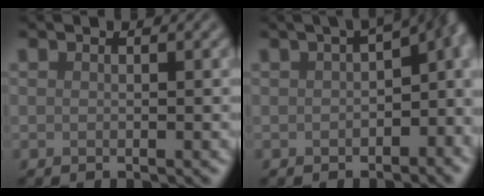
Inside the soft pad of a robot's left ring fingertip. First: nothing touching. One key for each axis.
{"total": 7.9, "fx": -0.4, "fy": 4.5, "fz": 6.4, "tx": -0.059, "ty": 0.005, "tz": -0.006}